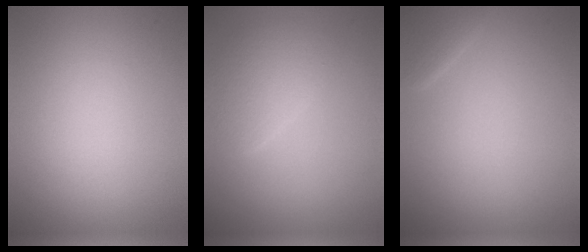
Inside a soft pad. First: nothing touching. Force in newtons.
{"total": 2.5, "press": 2.5, "slide": 0.1}
{"total": 1.5, "press": 1.5, "slide": 0.1}